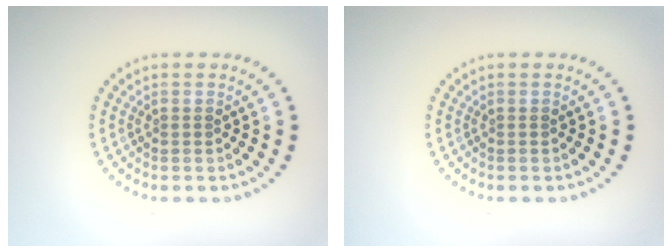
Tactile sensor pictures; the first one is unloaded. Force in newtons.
{"total": 0.0}